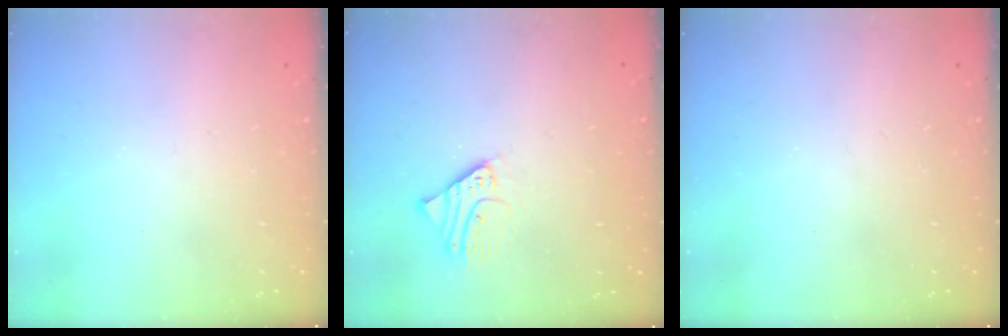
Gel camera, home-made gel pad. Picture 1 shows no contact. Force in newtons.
{"total": 2.8, "press": 2.8, "slide": 0.2}
{"total": 0.0}